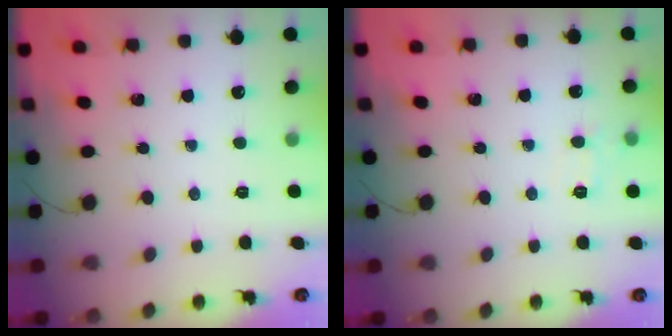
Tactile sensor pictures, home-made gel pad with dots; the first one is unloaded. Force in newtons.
{"total": 6.4, "press": 6.2, "slide": 1.7}